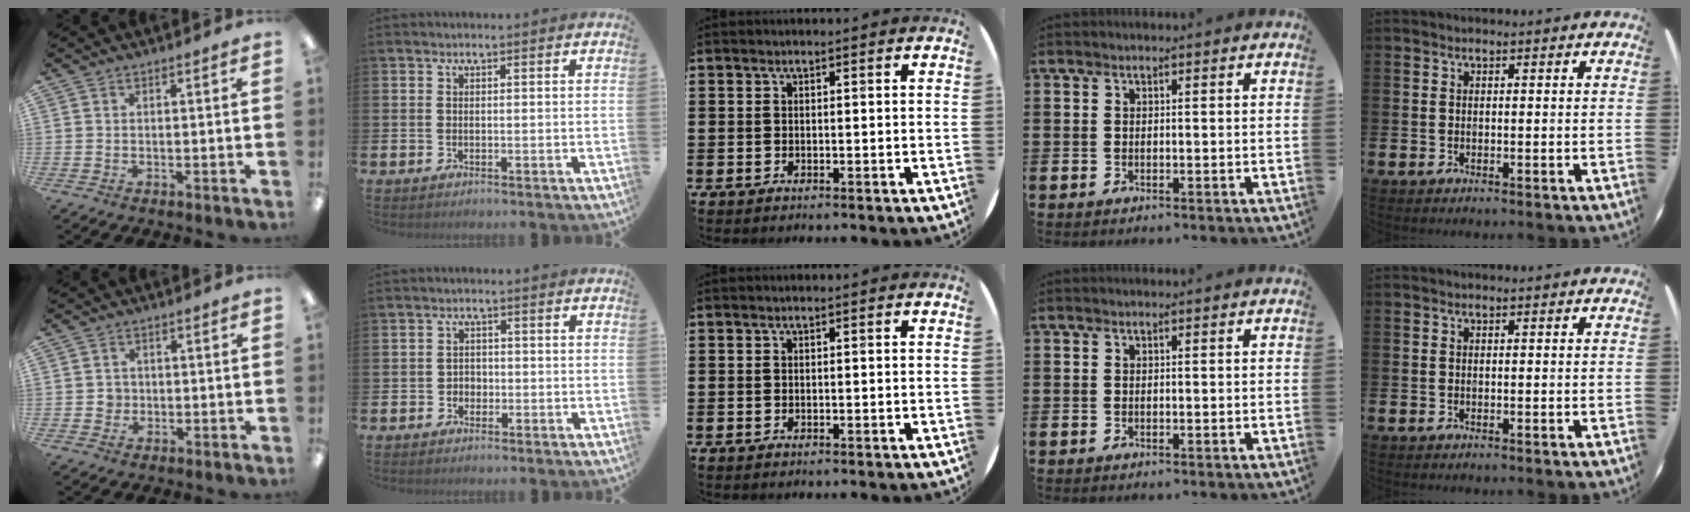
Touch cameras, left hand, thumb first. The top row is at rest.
{"thumb": {"total": 2.3, "force": [-0.1, 2.2, 0.5], "torque": [-0.005, 0.002, -0.006]}, "index": {"total": 1.8, "force": [-0.7, 1.6, 0.3], "torque": [-0.011, 0.005, -0.017]}}